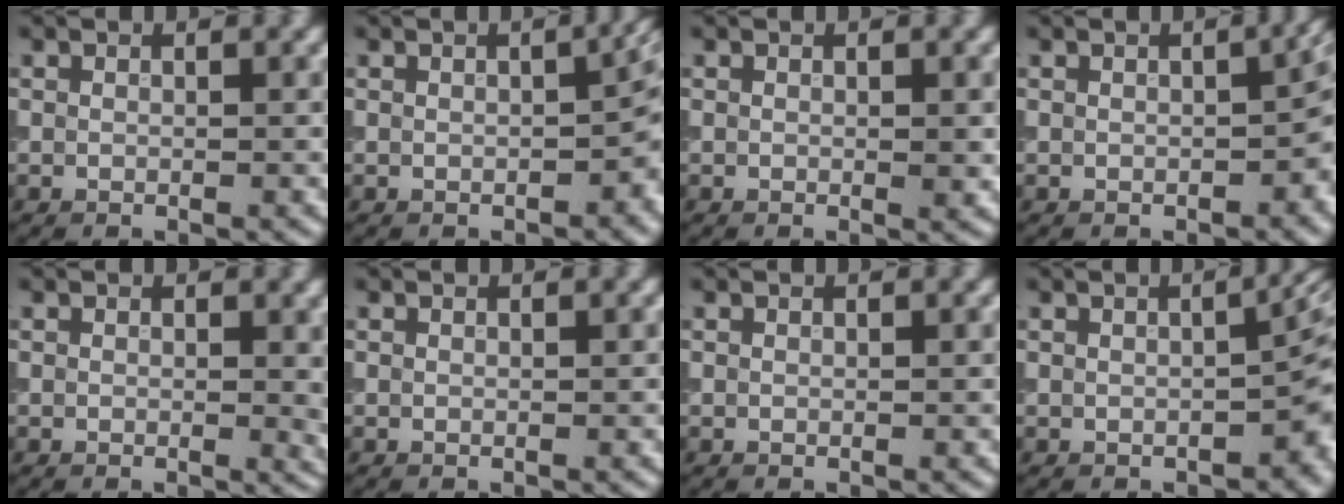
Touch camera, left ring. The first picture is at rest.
{"total": 4.2, "force": [-0.5, 2.2, 3.5], "torque": [-0.031, -0.001, -0.004]}
{"total": 0.8, "force": [0.0, 0.1, 0.8], "torque": [-0.009, -0.003, -0.001]}
{"total": 3.7, "force": [-0.4, 1.9, 3.2], "torque": [-0.028, 0.001, -0.003]}
{"total": 1.5, "force": [0.3, 0.5, 1.4], "torque": [-0.011, -0.005, 0.004]}
{"total": 0.0}
{"total": 0.0}
{"total": 4.9, "force": [-0.9, 2.2, 4.3], "torque": [-0.043, -0.006, -0.007]}